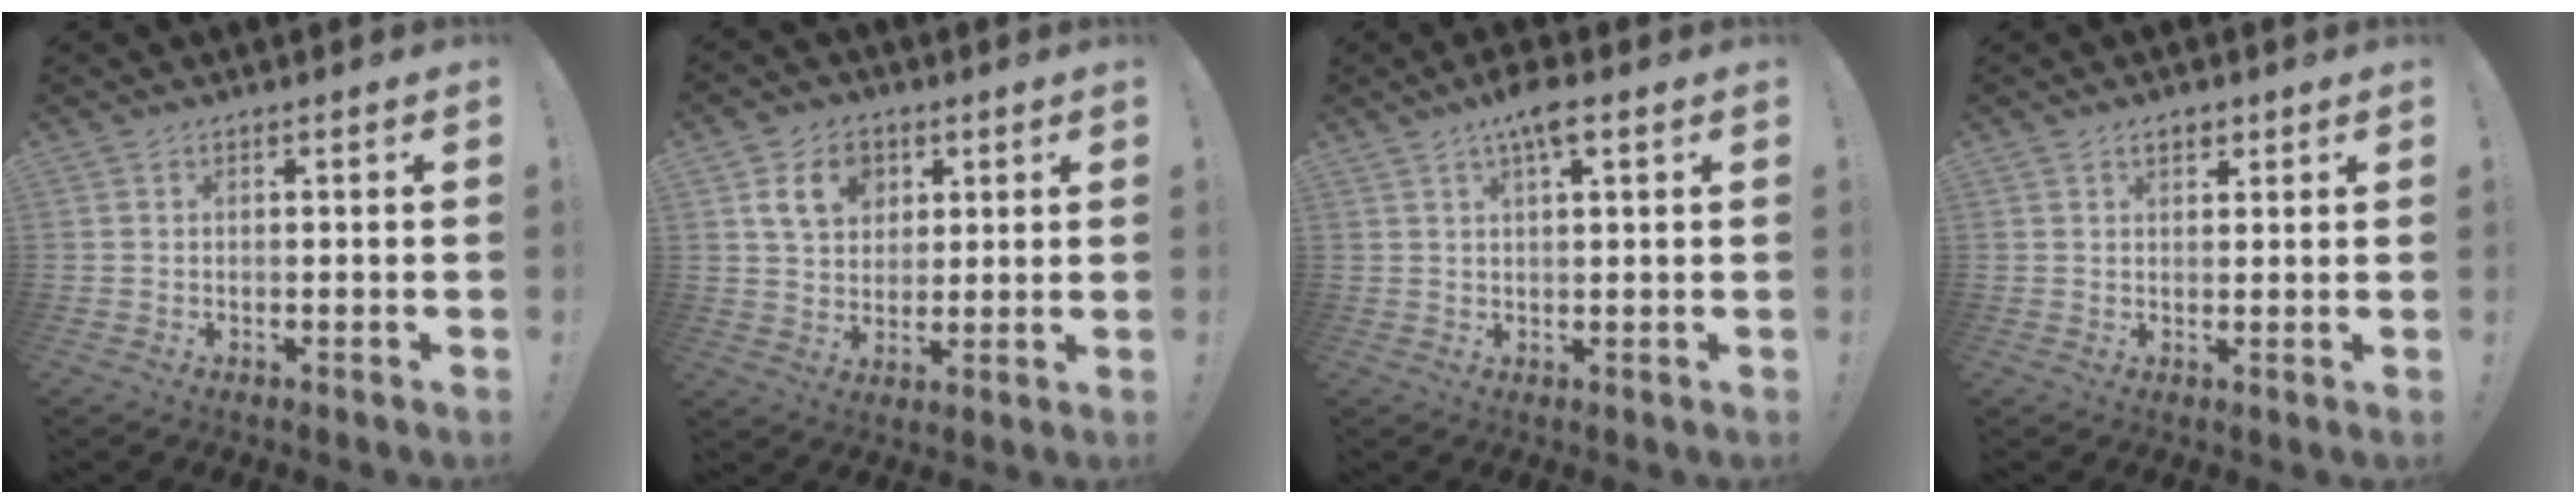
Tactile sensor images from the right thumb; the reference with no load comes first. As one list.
[{"total": 10.9, "force": [4.4, 8.6, 5.1], "torque": [-0.080, -0.007, 0.087]}, {"total": 6.3, "force": [3.4, 1.6, 5.1], "torque": [-0.085, -0.010, 0.054]}, {"total": 2.8, "force": [1.7, 1.6, 1.6], "torque": [-0.019, -0.004, 0.028]}]